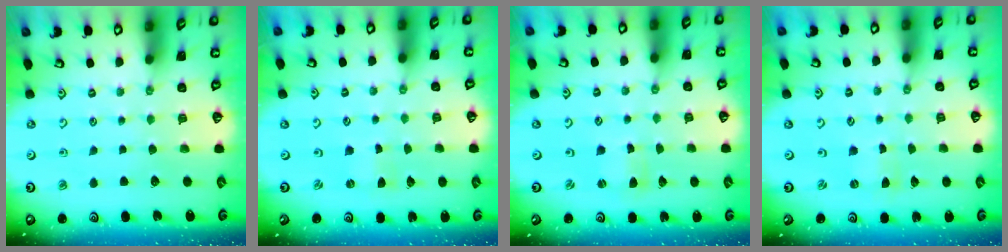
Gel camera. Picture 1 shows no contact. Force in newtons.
{"total": 0.0}
{"total": 0.7, "press": 0.7, "slide": 0.1}
{"total": 0.0}